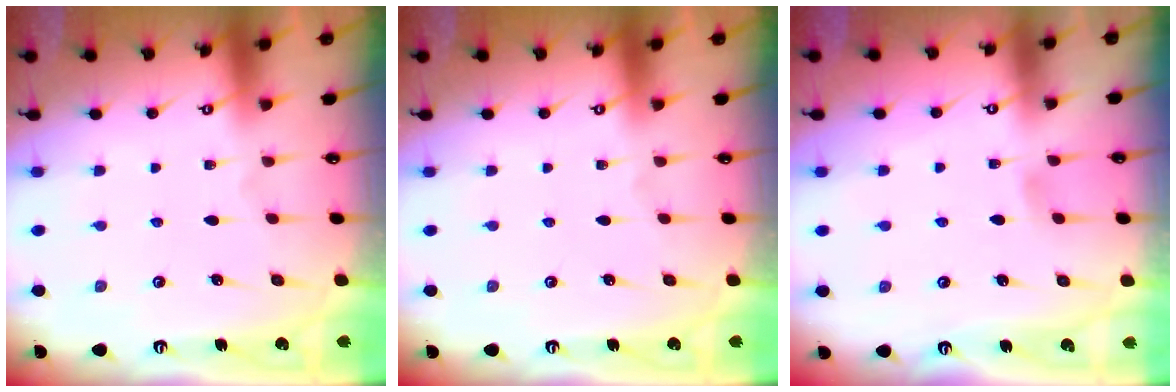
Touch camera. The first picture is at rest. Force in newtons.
{"total": 0.0}
{"total": 2.9, "press": 2.9, "slide": 0.5}